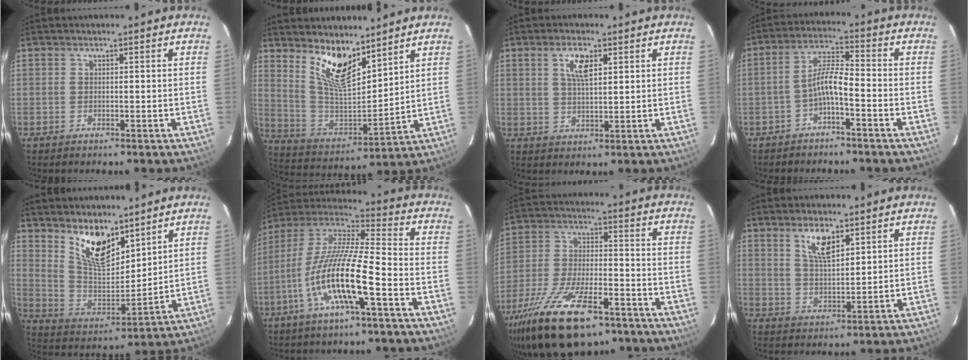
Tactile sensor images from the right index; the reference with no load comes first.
{"total": 12.6, "force": [8.8, 4.3, 7.9], "torque": [-0.153, -0.010, 0.178]}
{"total": 5.0, "force": [2.2, 1.9, 4.0], "torque": [-0.074, 0.006, 0.041]}
{"total": 5.2, "force": [-2.7, 0.8, 4.4], "torque": [-0.098, 0.017, -0.050]}
{"total": 12.8, "force": [8.8, 5.4, 7.6], "torque": [-0.142, -0.010, 0.175]}
{"total": 16.7, "force": [-6.8, 2.3, 15.1], "torque": [-0.291, -0.015, -0.138]}
{"total": 22.0, "force": [-14.7, 8.4, 14.1], "torque": [-0.285, -0.043, -0.247]}
{"total": 6.4, "force": [3.8, 2.4, 4.6], "torque": [-0.083, 0.002, 0.075]}